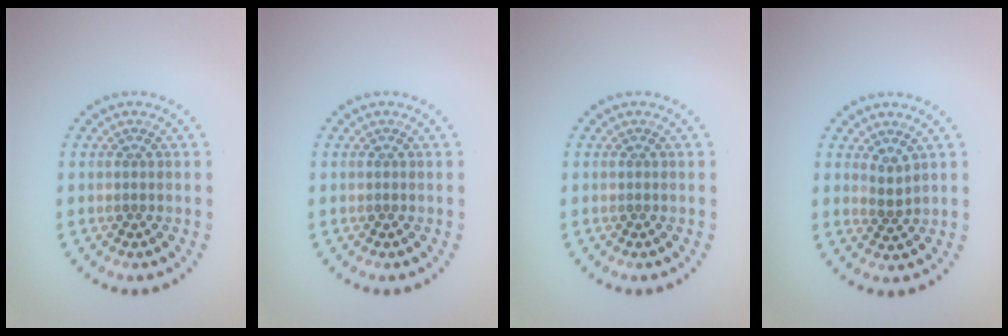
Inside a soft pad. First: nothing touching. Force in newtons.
{"total": 0.0}
{"total": 0.0}
{"total": 1.4, "press": 1.0, "slide": 1.0}